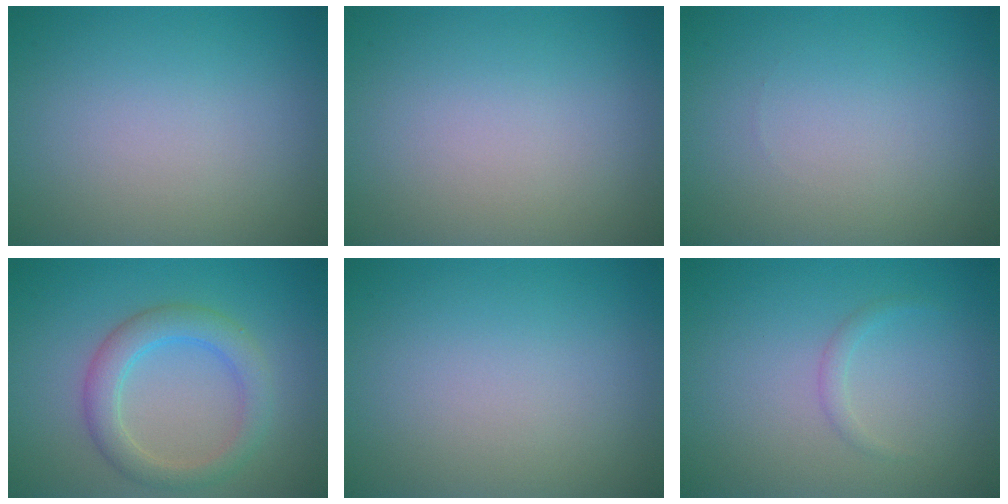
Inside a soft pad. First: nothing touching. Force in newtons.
{"total": 0.0}
{"total": 0.0}
{"total": 3.7, "press": 3.7, "slide": 0.0}
{"total": 0.0}
{"total": 0.8, "press": 0.8, "slide": 0.1}